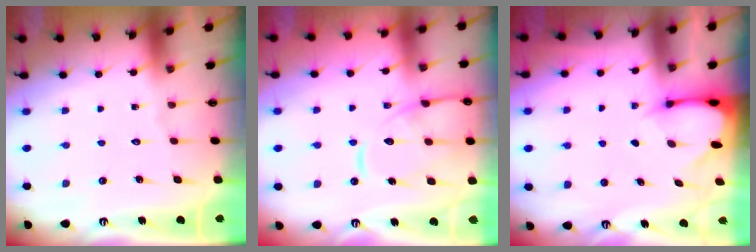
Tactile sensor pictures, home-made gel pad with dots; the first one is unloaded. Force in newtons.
{"total": 12.6, "press": 12.5, "slide": 1.1}
{"total": 2.5, "press": 2.5, "slide": 0.5}